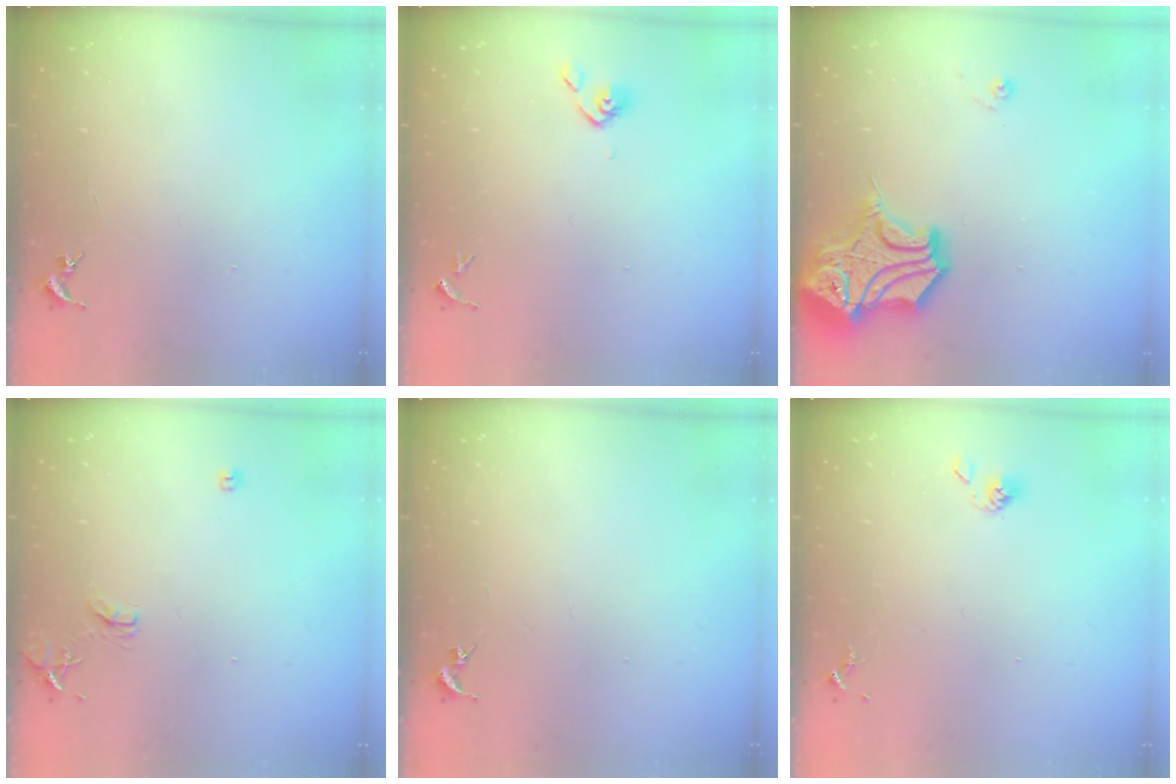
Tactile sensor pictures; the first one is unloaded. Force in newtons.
{"total": 4.3, "press": 4.1, "slide": 1.3}
{"total": 17.1, "press": 16.9, "slide": 2.2}
{"total": 8.6, "press": 8.6, "slide": 0.8}
{"total": 0.0}
{"total": 3.6, "press": 3.4, "slide": 1.2}